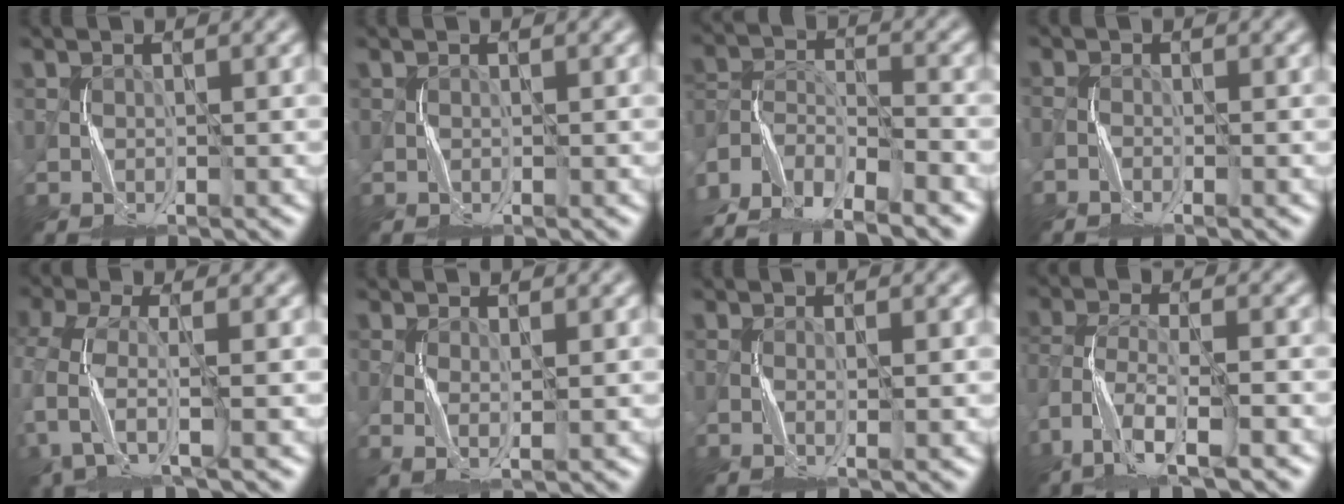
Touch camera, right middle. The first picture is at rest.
{"total": 0.0}
{"total": 11.6, "force": [-10.2, 3.4, 4.3], "torque": [-0.076, -0.010, -0.178]}
{"total": 1.5, "force": [-1.4, 0.0, 0.3], "torque": [-0.004, 0.003, -0.032]}
{"total": 4.5, "force": [-1.7, 1.5, 3.9], "torque": [-0.096, -0.007, -0.045]}
{"total": 1.3, "force": [0.0, 0.4, 1.3], "torque": [-0.030, -0.002, 0.001]}
{"total": 0.8, "force": [-0.5, -0.2, 0.6], "torque": [-0.011, 0.003, -0.013]}
{"total": 6.6, "force": [-4.9, 1.6, 4.1], "torque": [-0.081, -0.004, -0.096]}